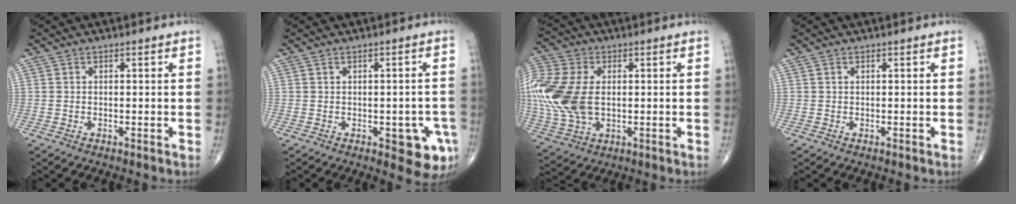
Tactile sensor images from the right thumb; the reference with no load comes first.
{"total": 7.4, "force": [-2.4, 3.2, 6.2], "torque": [-0.047, 0.002, -0.022]}
{"total": 18.5, "force": [0.7, 12.0, 14.1], "torque": [-0.351, -0.002, 0.021]}
{"total": 0.0}